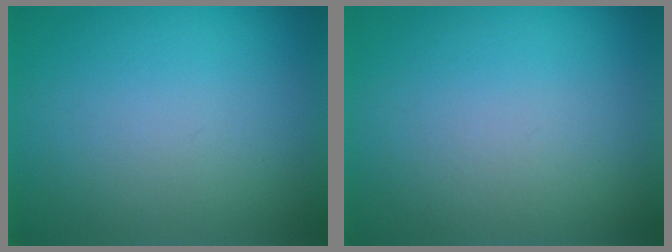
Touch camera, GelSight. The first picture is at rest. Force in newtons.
{"total": 2.0}